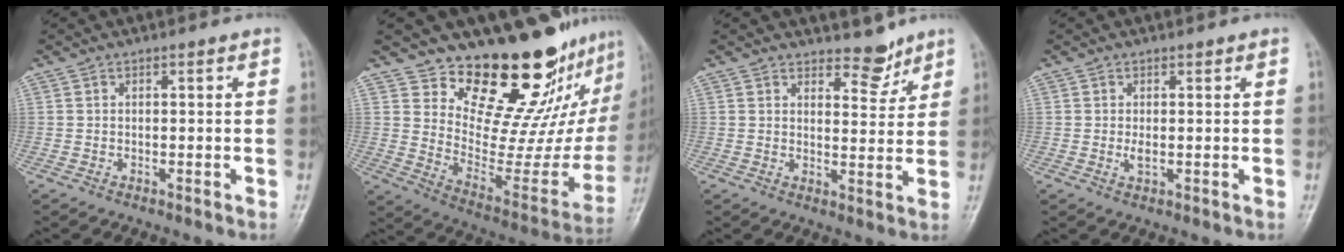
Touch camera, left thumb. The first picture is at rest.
{"total": 23.1, "force": [17.0, 9.4, 12.6], "torque": [-0.128, -0.128, 0.253]}
{"total": 4.7, "force": [4.0, 2.1, 1.2], "torque": [0.008, -0.033, 0.061]}
{"total": 1.5, "force": [0.3, 0.7, 1.3], "torque": [-0.024, -0.004, 0.007]}